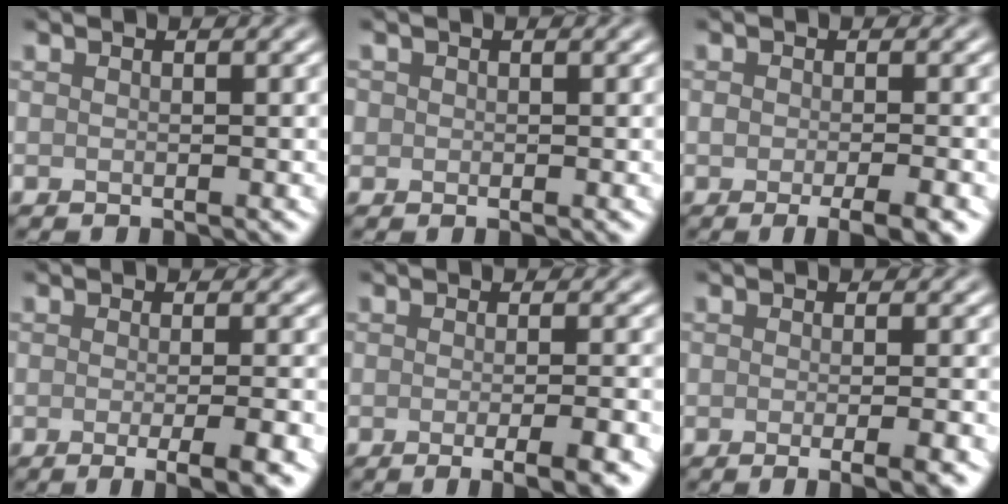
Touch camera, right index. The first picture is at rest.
{"total": 0.8, "force": [0.1, 0.7, 0.3], "torque": [0.000, 0.001, -0.001]}
{"total": 3.7, "force": [-1.8, 1.0, 3.1], "torque": [-0.048, -0.006, -0.024]}
{"total": 5.5, "force": [-1.7, 1.5, 5.1], "torque": [-0.058, -0.010, -0.016]}
{"total": 5.1, "force": [-1.8, 1.4, 4.6], "torque": [-0.051, -0.008, -0.019]}
{"total": 4.4, "force": [-1.2, 1.4, 4.0], "torque": [-0.034, -0.005, -0.016]}